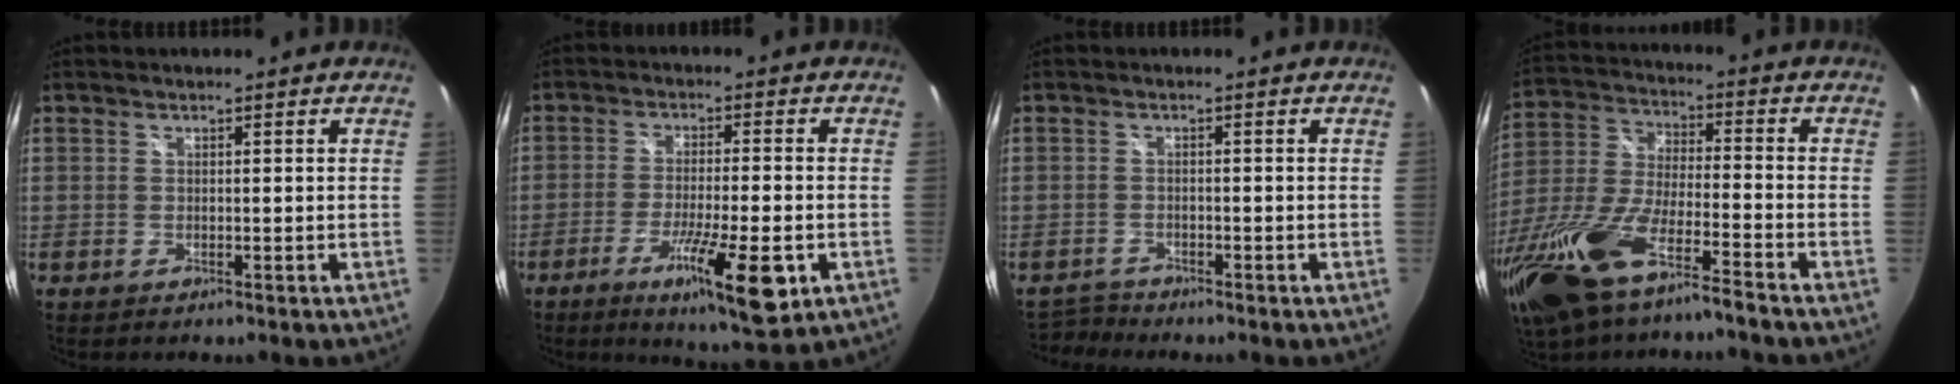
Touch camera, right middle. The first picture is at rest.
{"total": 12.9, "force": [-5.6, 1.9, 11.5], "torque": [-0.211, -0.038, -0.086]}
{"total": 2.1, "force": [-2.0, 0.4, -0.4], "torque": [0.001, 0.000, -0.041]}
{"total": 19.7, "force": [-13.2, 4.3, 14.0], "torque": [-0.306, -0.040, -0.254]}